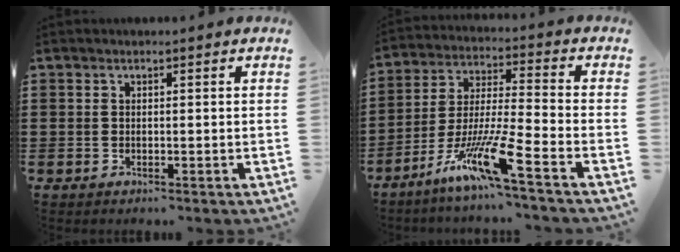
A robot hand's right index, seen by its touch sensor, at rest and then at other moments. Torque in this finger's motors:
{"motor_torque": [1.21, 0.09, 0.71, 0.21]}